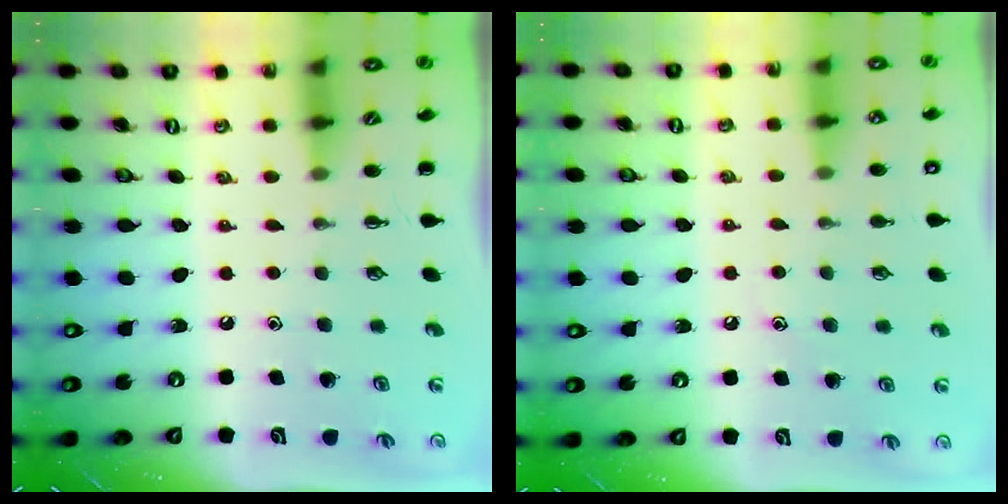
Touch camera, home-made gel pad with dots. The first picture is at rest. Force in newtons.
{"total": 7.2, "press": 7.0, "slide": 1.8}